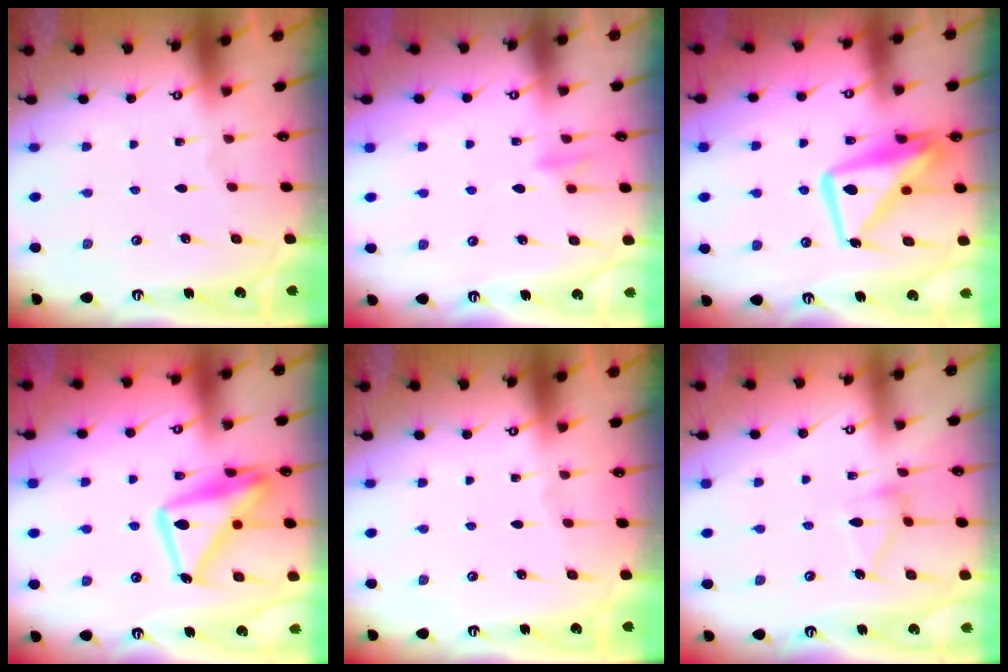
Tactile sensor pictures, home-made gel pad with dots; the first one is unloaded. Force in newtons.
{"total": 9.1, "press": 9.0, "slide": 1.8}
{"total": 14.2, "press": 14.1, "slide": 1.5}
{"total": 17.5, "press": 17.4, "slide": 1.6}
{"total": 0.0}
{"total": 10.4, "press": 10.4, "slide": 0.4}